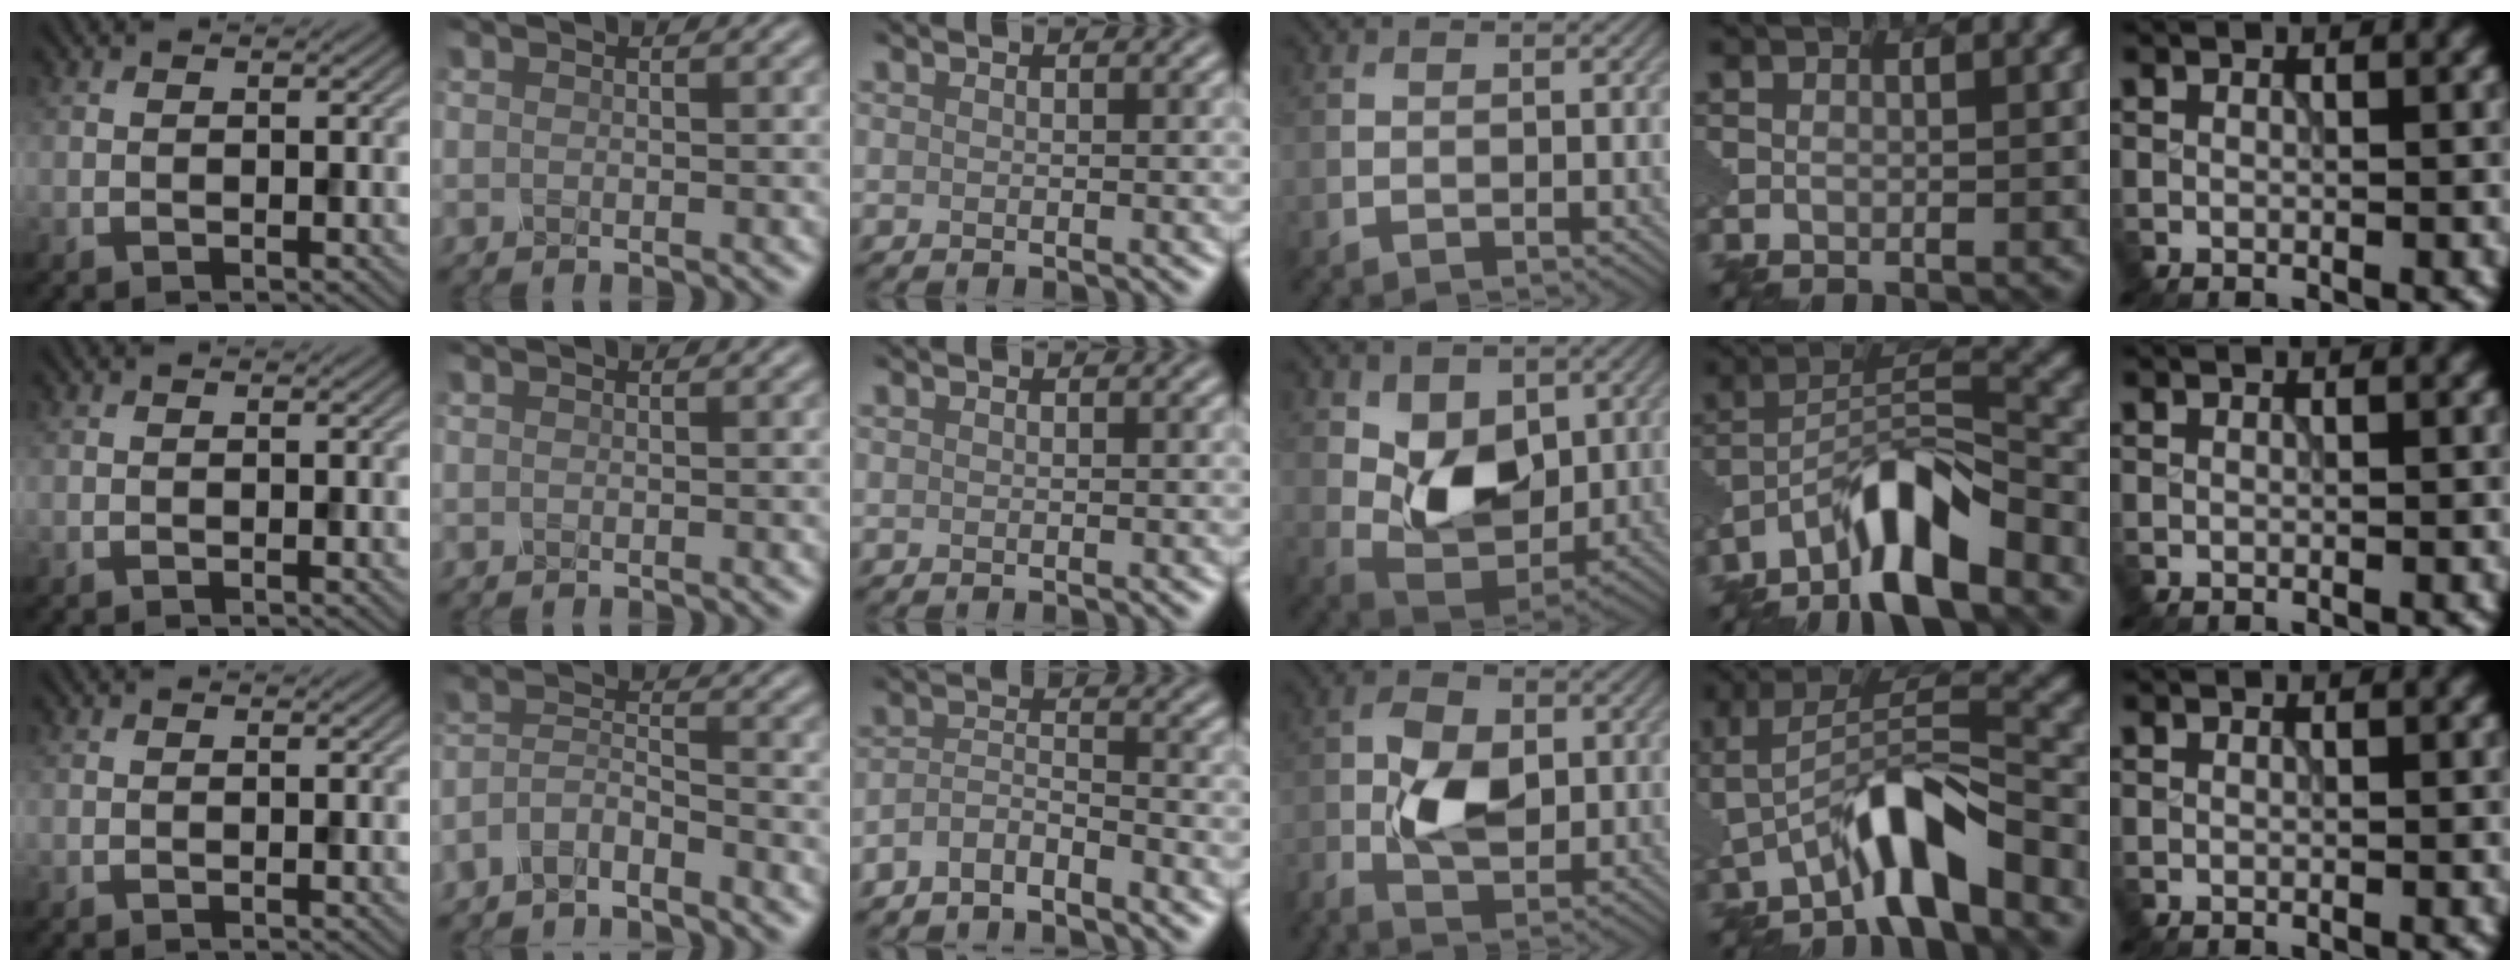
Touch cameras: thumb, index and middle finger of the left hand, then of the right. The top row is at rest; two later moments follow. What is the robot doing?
{"motion": "insert", "object": "pin"}